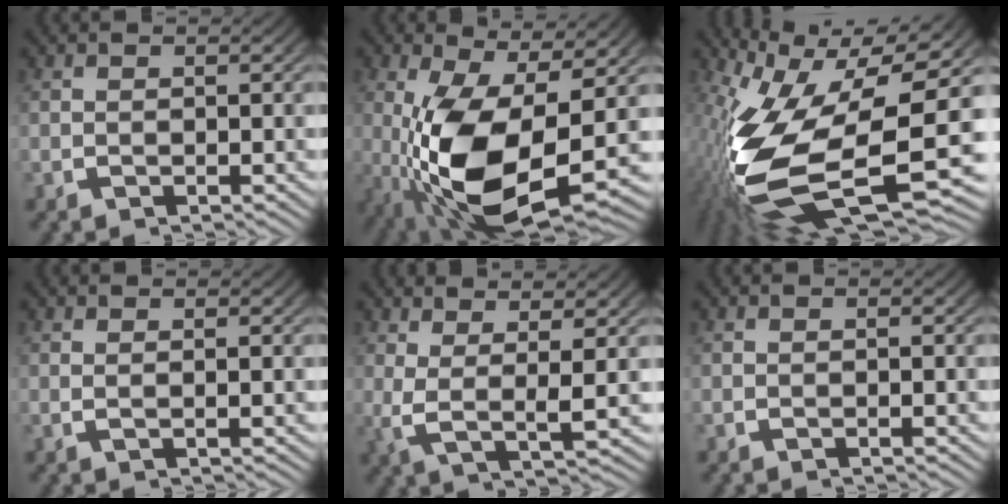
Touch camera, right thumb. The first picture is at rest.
{"total": 14.0, "force": [-1.3, 7.2, 11.9], "torque": [-0.243, -0.049, 0.008]}
{"total": 21.5, "force": [-3.1, 12.4, 17.3], "torque": [-0.358, -0.077, -0.006]}
{"total": 0.7, "force": [0.5, -0.2, 0.5], "torque": [-0.012, -0.002, 0.011]}
{"total": 4.6, "force": [1.8, 1.2, 4.0], "torque": [-0.084, -0.007, 0.036]}
{"total": 0.0}